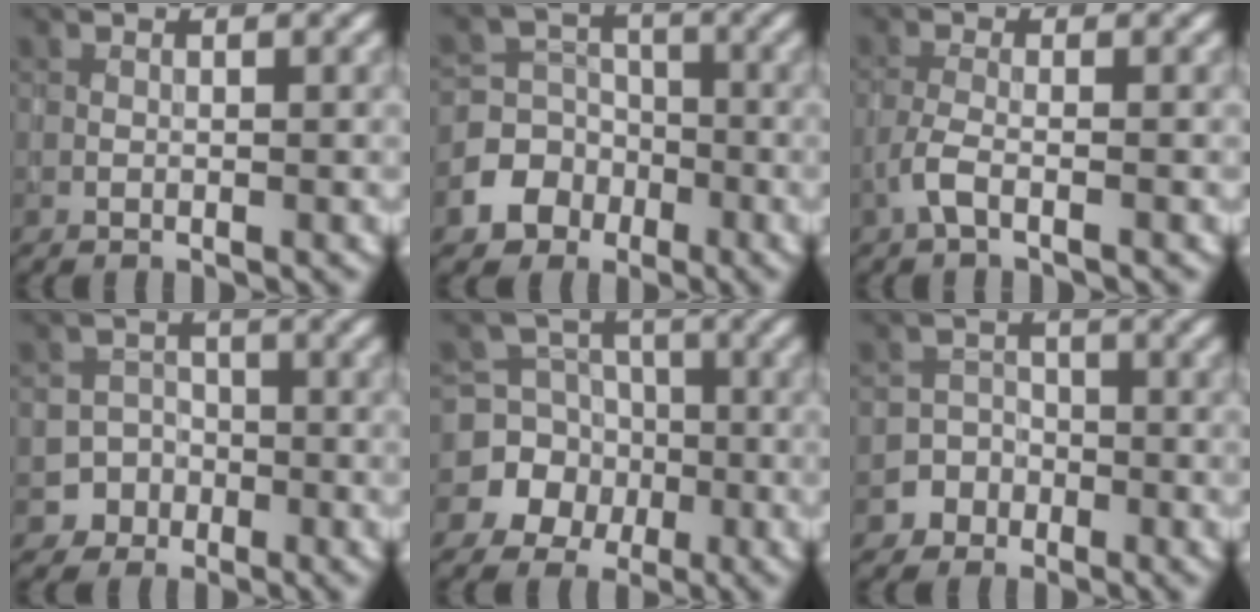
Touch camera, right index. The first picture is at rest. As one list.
[{"total": 5.5, "force": [-2.6, 4.8, 1.0], "torque": [-0.002, -0.002, -0.071]}, {"total": 1.8, "force": [-1.0, 0.4, 1.4], "torque": [-0.032, 0.001, -0.028]}, {"total": 5.1, "force": [-2.9, 4.2, -0.2], "torque": [0.036, -0.010, -0.061]}, {"total": 7.7, "force": [-2.5, 7.2, 1.2], "torque": [-0.012, -0.001, -0.067]}, {"total": 4.6, "force": [-2.6, 3.7, -0.3], "torque": [0.039, -0.006, -0.056]}]